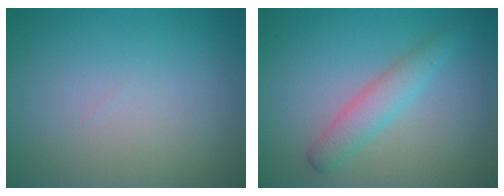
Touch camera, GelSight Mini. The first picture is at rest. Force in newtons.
{"total": 2.8, "press": 2.7, "slide": 0.1}